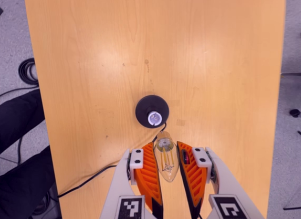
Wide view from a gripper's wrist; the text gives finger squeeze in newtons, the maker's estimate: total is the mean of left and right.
{"total": 12.5, "left": 13.8, "right": 11.1}